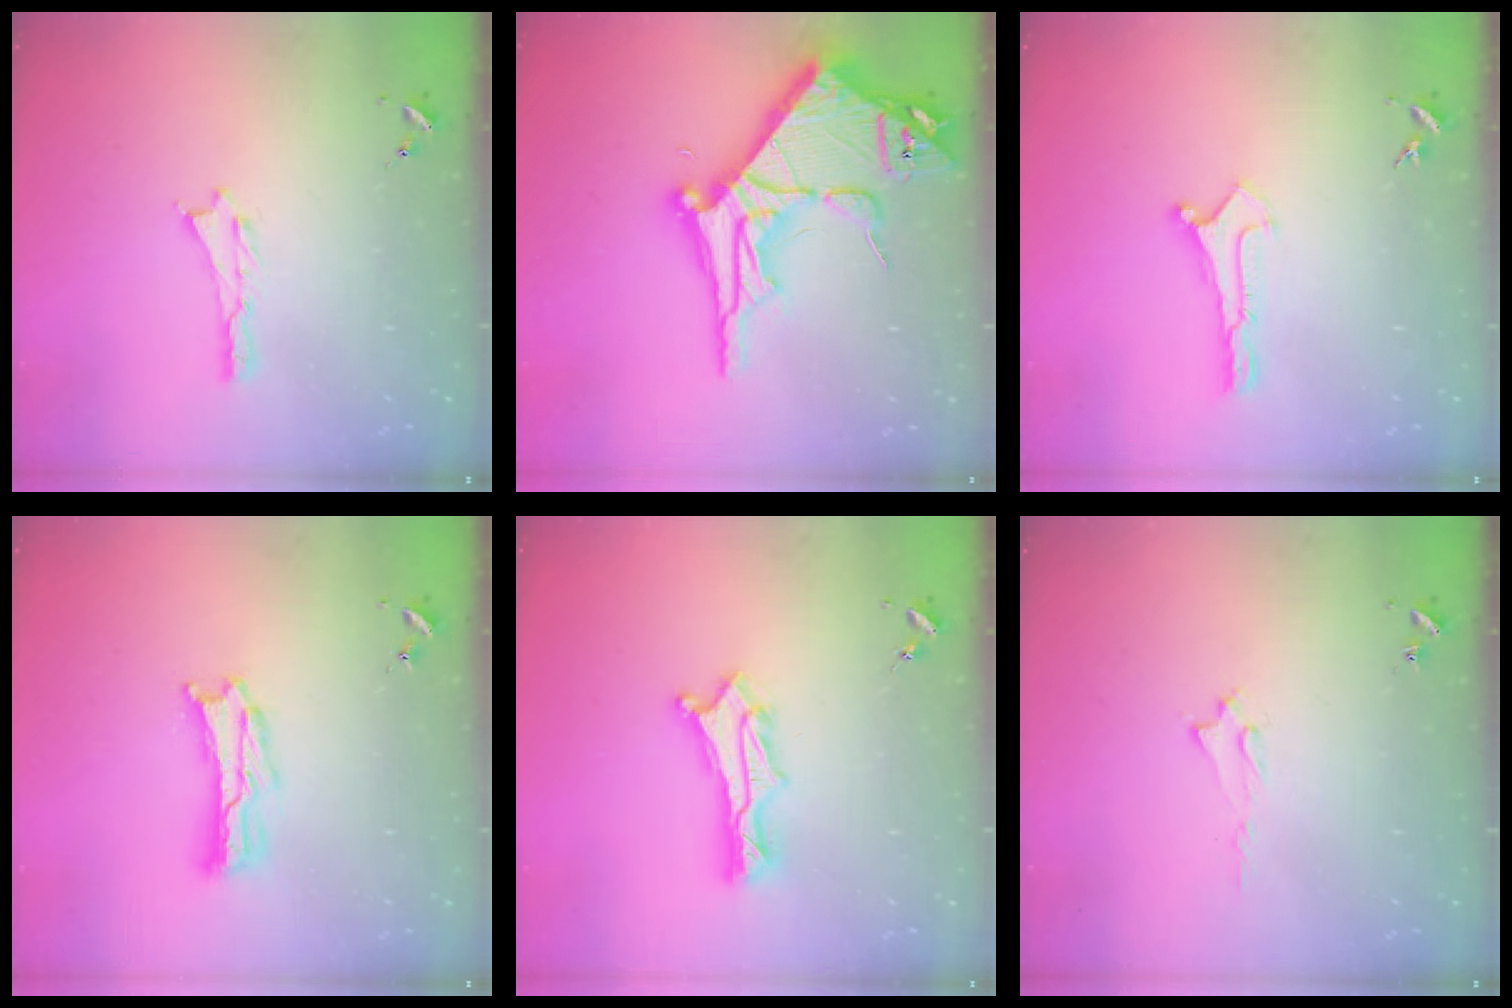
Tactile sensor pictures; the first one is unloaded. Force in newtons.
{"total": 14.6, "press": 14.5, "slide": 1.5}
{"total": 0.0}
{"total": 2.8, "press": 2.7, "slide": 0.4}
{"total": 3.0, "press": 3.0, "slide": 0.2}
{"total": 1.6, "press": 1.6, "slide": 0.2}